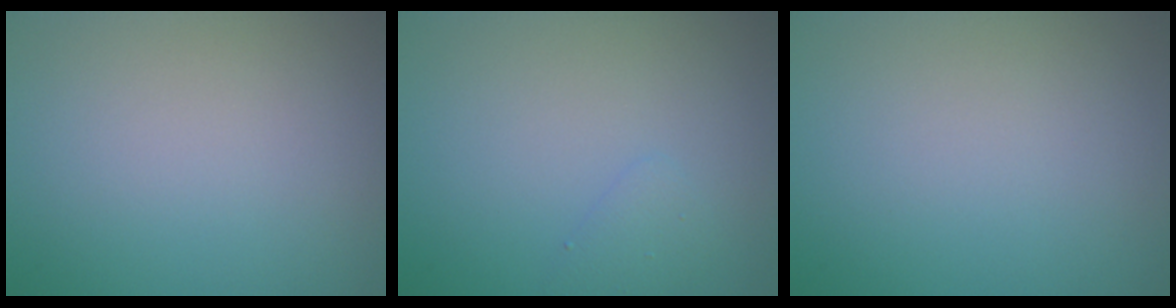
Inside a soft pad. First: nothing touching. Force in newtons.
{"total": 1.0, "press": 1.0, "slide": 0.1}
{"total": 0.0}